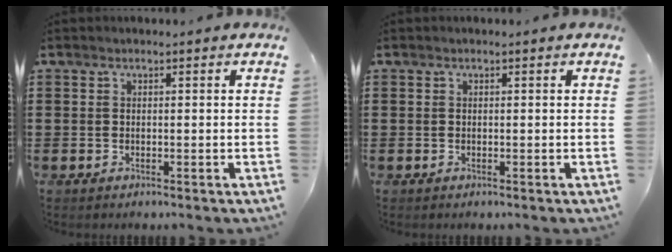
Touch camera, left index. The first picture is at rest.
{"total": 0.0}